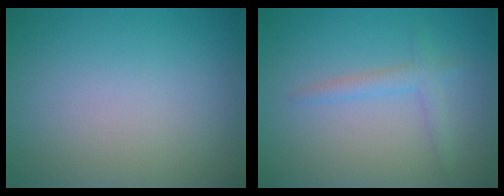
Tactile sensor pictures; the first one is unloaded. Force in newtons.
{"total": 1.8, "press": 1.8, "slide": 0.1}